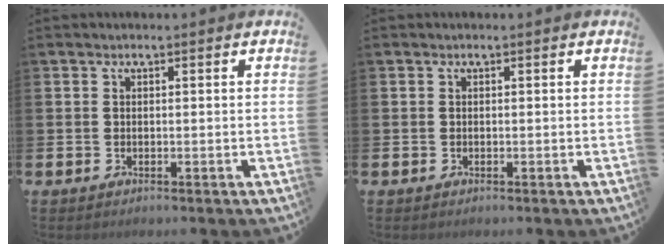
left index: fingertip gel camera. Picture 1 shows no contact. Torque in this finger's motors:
{"motor_torque": [-0.13, 0.12, 0.01, 0.01]}